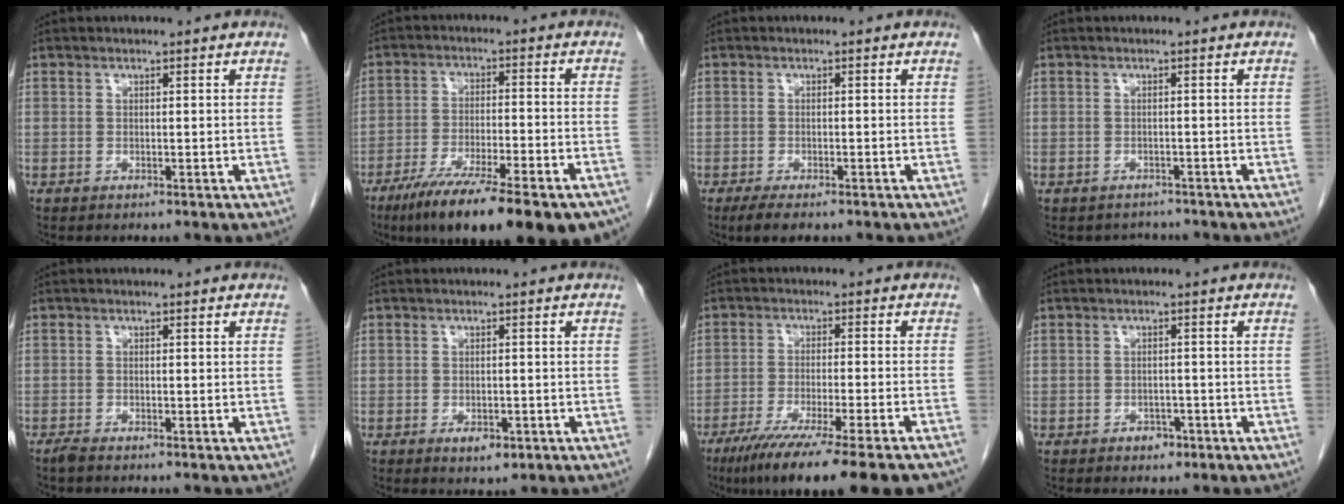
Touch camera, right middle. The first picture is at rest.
{"total": 21.8, "force": [-16.1, 3.6, 14.2], "torque": [-0.168, -0.020, -0.239]}
{"total": 3.8, "force": [-2.7, 1.1, 2.5], "torque": [-0.045, -0.008, -0.040]}
{"total": 2.9, "force": [-2.6, 1.4, -0.2], "torque": [0.000, 0.004, -0.037]}
{"total": 1.1, "force": [-1.0, 0.1, 0.5], "torque": [-0.019, -0.003, -0.019]}
{"total": 2.7, "force": [-1.3, 1.4, 1.9], "torque": [-0.026, 0.001, -0.011]}
{"total": 18.7, "force": [-14.6, 0.3, 11.7], "torque": [-0.132, -0.050, -0.221]}
{"total": 2.0, "force": [-1.2, 1.4, 0.9], "torque": [-0.009, 0.005, -0.013]}